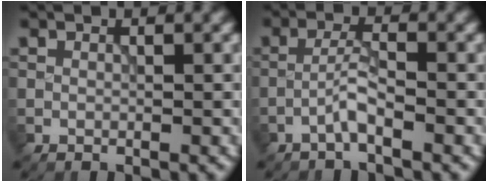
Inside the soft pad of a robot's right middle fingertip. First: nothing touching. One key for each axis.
{"total": 2.1, "fx": -1.3, "fy": 0.1, "fz": 1.6, "tx": -0.032, "ty": 0.010, "tz": -0.032}